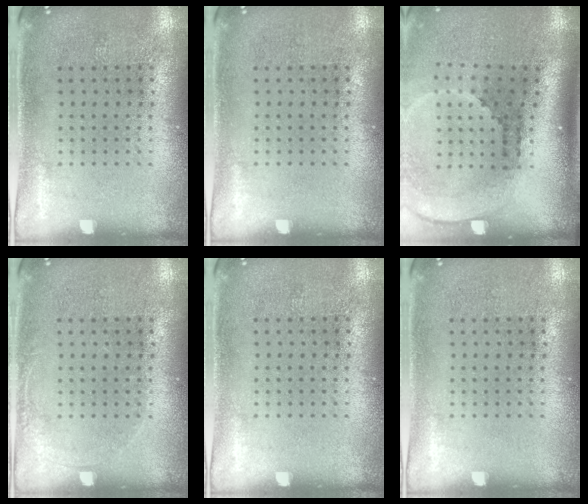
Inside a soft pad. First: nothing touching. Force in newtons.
{"total": 0.0}
{"total": 2.6, "press": 1.8, "slide": 1.8}
{"total": 0.7, "press": 0.7, "slide": 0.1}
{"total": 0.0}
{"total": 0.0}